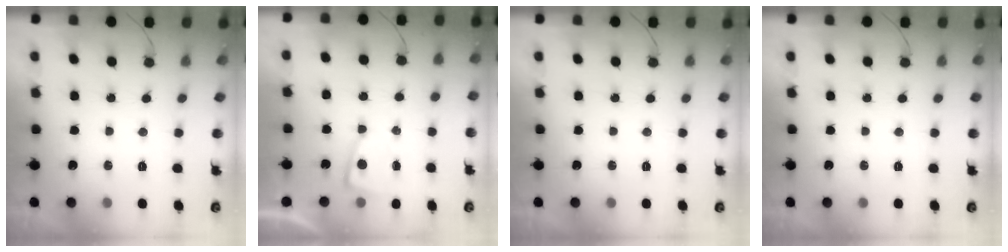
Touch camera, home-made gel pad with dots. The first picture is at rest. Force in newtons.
{"total": 2.7, "press": 2.7, "slide": 0.3}
{"total": 0.0}
{"total": 0.0}